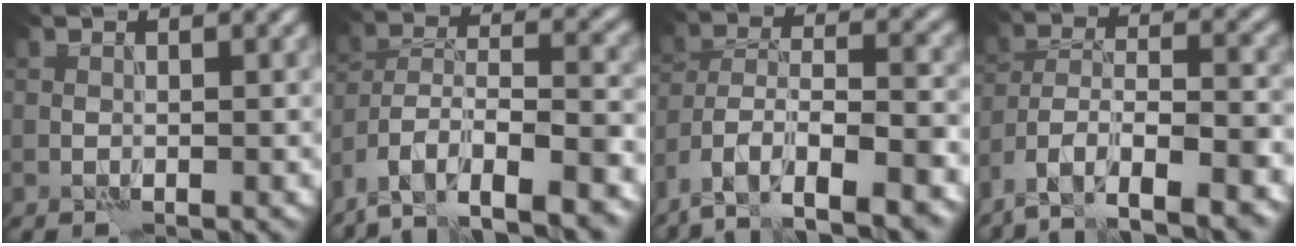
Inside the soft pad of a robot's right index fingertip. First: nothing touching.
{"total": 14.7, "force": [-11.5, 5.5, 7.4], "torque": [-0.110, 0.007, -0.150]}
{"total": 12.2, "force": [-9.1, 4.7, 6.7], "torque": [-0.105, 0.010, -0.134]}
{"total": 11.0, "force": [-8.4, 3.9, 6.0], "torque": [-0.092, 0.004, -0.132]}